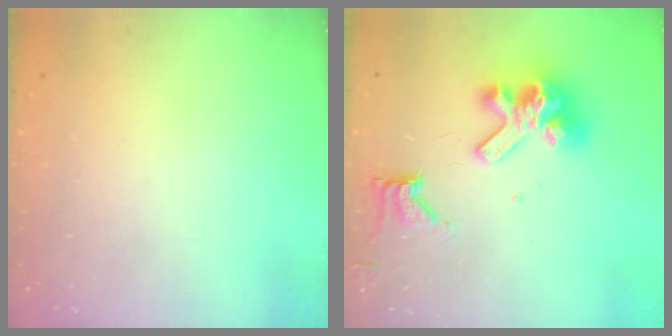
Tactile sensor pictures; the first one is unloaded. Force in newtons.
{"total": 13.3, "press": 13.2, "slide": 1.6}